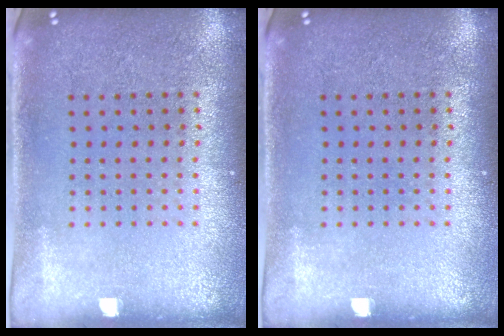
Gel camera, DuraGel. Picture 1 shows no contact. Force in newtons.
{"total": 0.0}